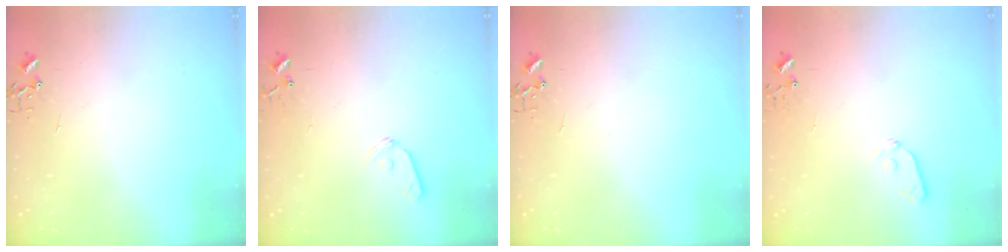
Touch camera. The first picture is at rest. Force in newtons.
{"total": 7.3, "press": 7.3, "slide": 0.7}
{"total": 0.0}
{"total": 6.0, "press": 5.9, "slide": 0.9}